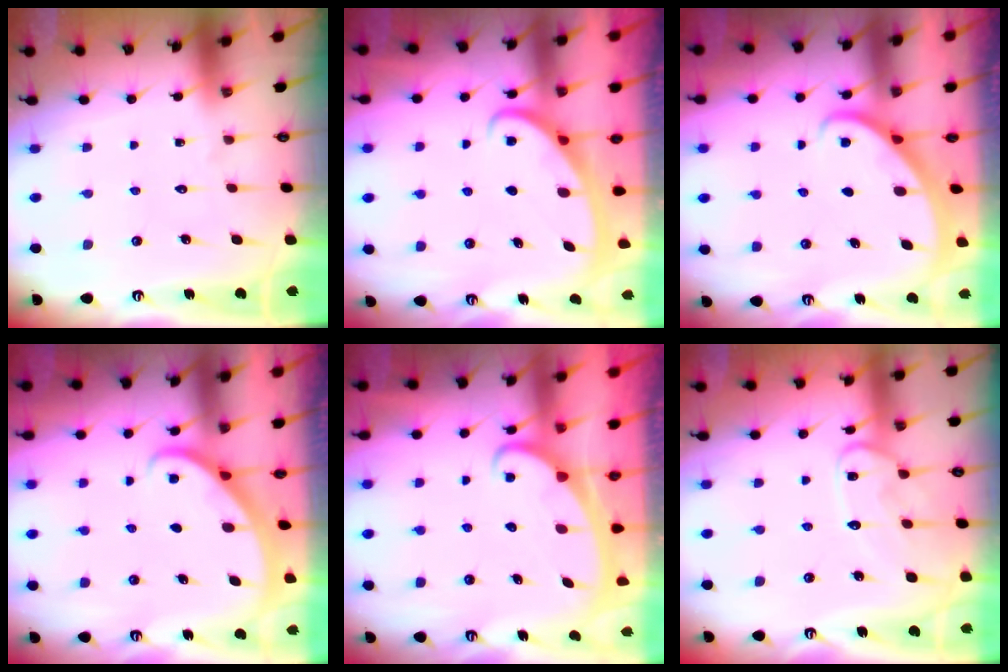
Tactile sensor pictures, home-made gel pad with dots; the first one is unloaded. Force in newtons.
{"total": 2.7, "press": 2.6, "slide": 0.4}
{"total": 2.1, "press": 2.1, "slide": 0.2}
{"total": 2.2, "press": 2.2, "slide": 0.1}
{"total": 2.4, "press": 2.4, "slide": 0.3}
{"total": 11.5, "press": 11.5, "slide": 1.0}